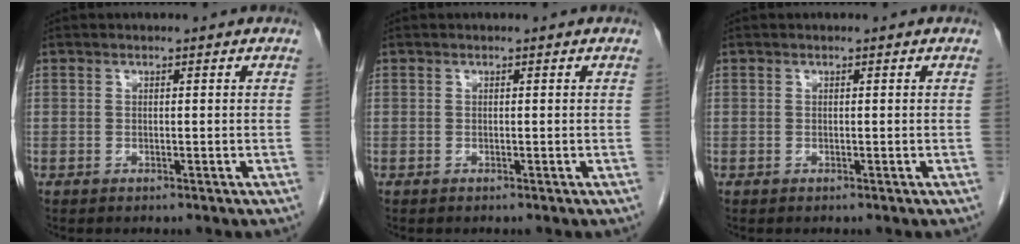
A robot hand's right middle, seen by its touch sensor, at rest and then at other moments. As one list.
[{"total": 0.0}, {"total": 0.0}]